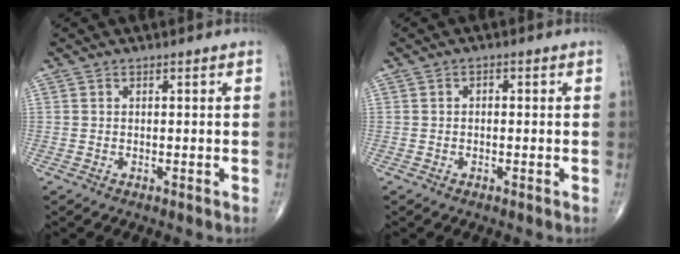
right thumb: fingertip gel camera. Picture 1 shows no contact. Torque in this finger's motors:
{"motor_torque": [-0.36, -0.15, 0.12, 0.18, 0.02]}